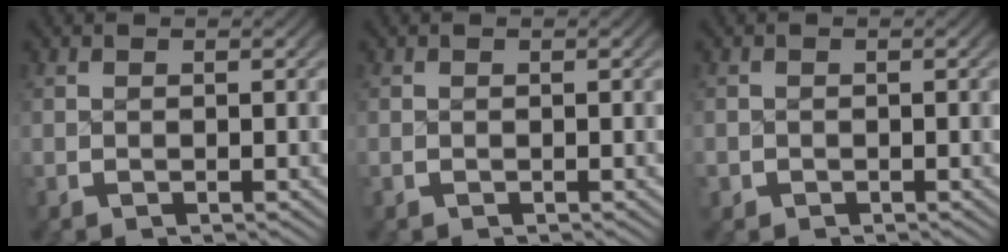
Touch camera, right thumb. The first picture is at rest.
{"total": 0.0}
{"total": 0.9, "force": [-0.5, 0.7, -0.2], "torque": [0.000, -0.007, -0.010]}